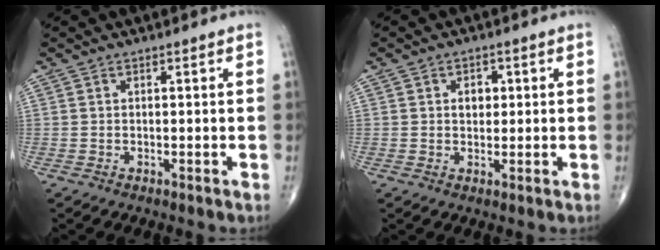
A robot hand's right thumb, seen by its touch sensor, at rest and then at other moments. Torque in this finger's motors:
{"motor_torque": [0.36, 0.54, 0.45, 0.26, 0.01]}